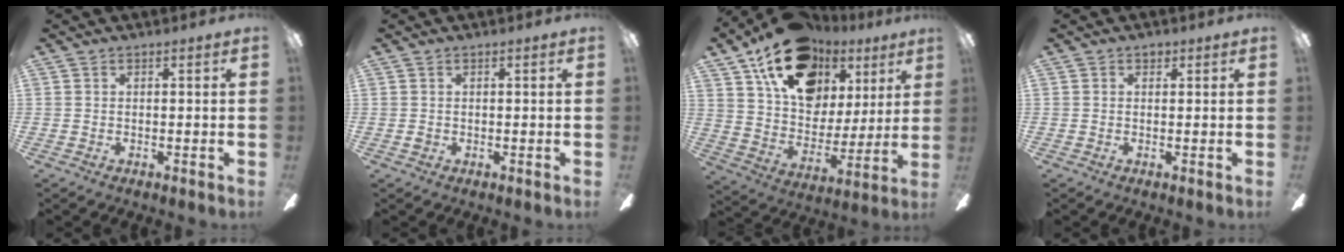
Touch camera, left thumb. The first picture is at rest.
{"total": 0.7, "force": [0.2, 0.6, 0.2], "torque": [-0.005, 0.004, 0.003]}
{"total": 20.5, "force": [12.7, 12.7, 9.8], "torque": [-0.173, -0.062, 0.235]}
{"total": 1.4, "force": [0.8, 1.0, 0.4], "torque": [0.000, 0.000, 0.013]}